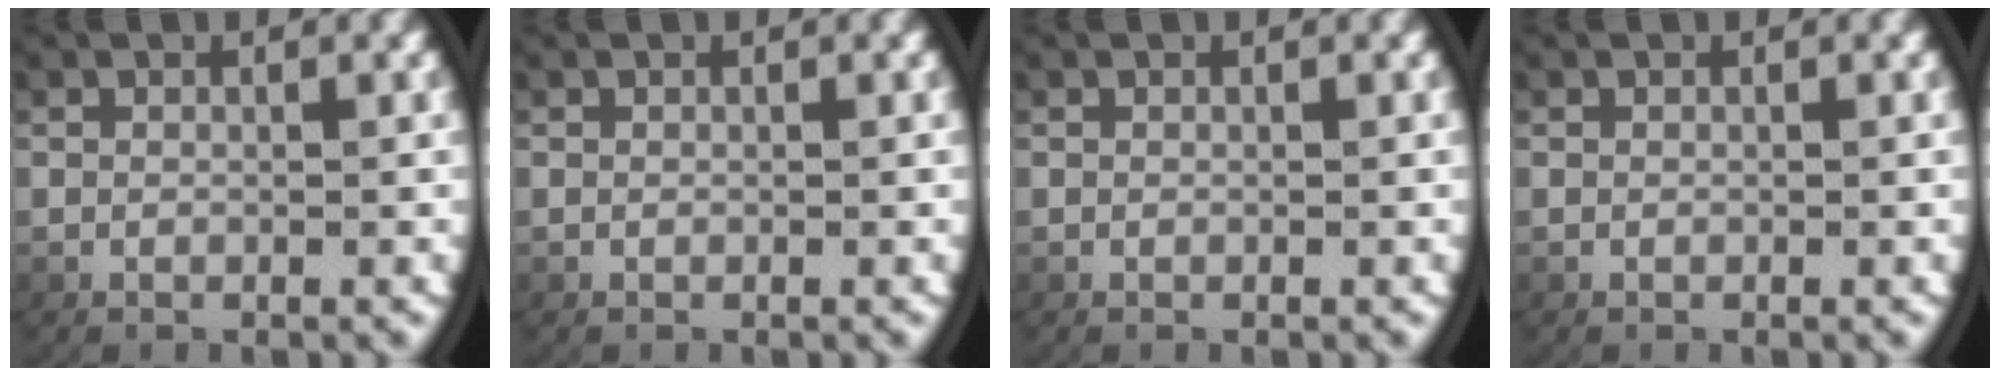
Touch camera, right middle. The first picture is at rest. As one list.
[{"total": 0.0}, {"total": 0.0}, {"total": 0.0}]